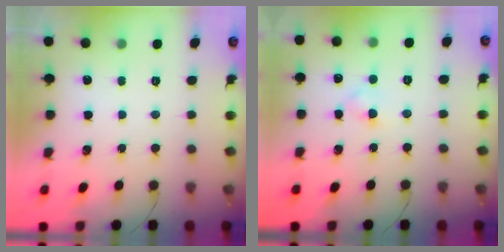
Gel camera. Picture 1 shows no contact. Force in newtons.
{"total": 2.6, "press": 2.4, "slide": 1.1}